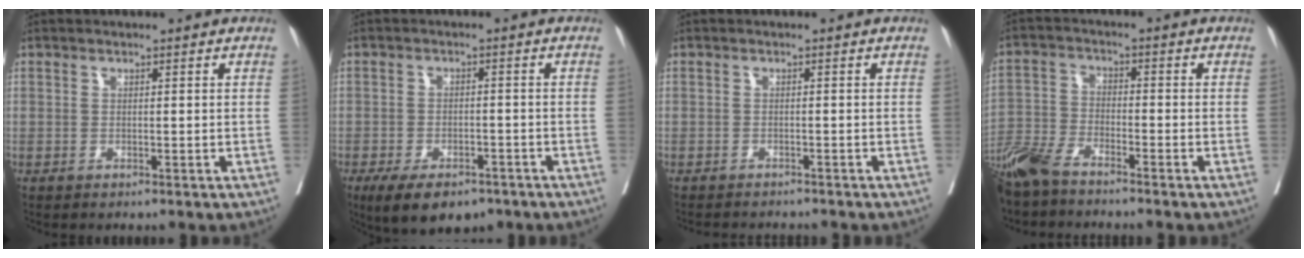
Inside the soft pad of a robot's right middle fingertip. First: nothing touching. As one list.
[{"total": 9.4, "force": [-6.6, 4.1, 5.2], "torque": [-0.078, -0.004, -0.102]}, {"total": 4.9, "force": [-4.7, 0.8, 1.0], "torque": [-0.007, -0.007, -0.063]}, {"total": 7.7, "force": [-6.5, 1.6, 3.7], "torque": [-0.083, -0.022, -0.133]}]